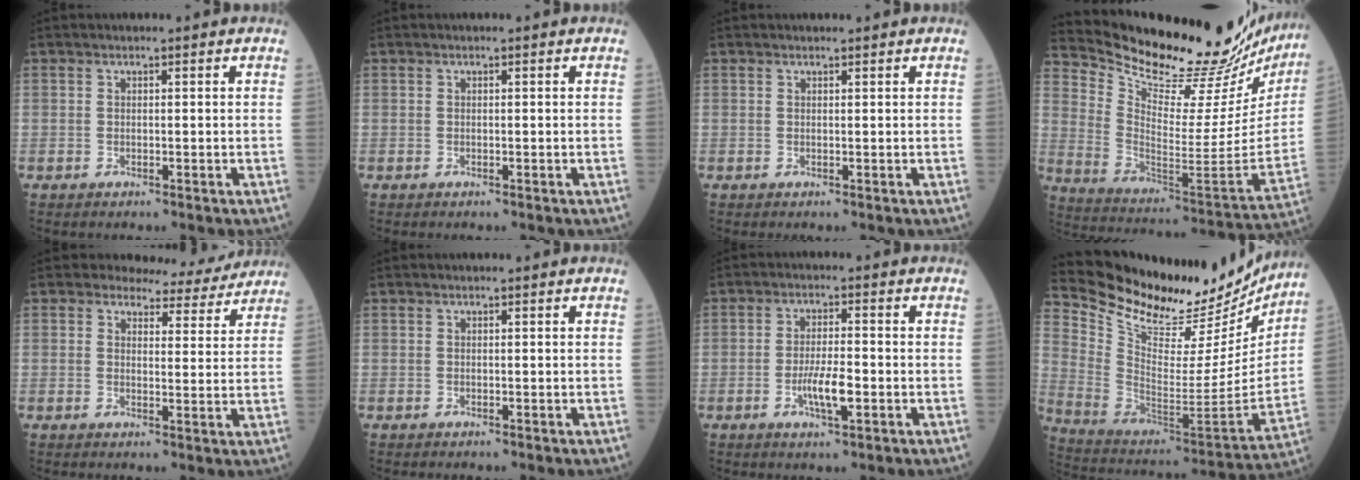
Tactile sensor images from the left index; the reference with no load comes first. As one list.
[{"total": 0.0}, {"total": 0.6, "force": [0.6, 0.1, 0.1], "torque": [-0.007, 0.001, 0.009]}, {"total": 30.4, "force": [28.0, 4.8, 10.9], "torque": [-0.187, -0.111, 0.380]}, {"total": 7.6, "force": [7.2, 2.4, 0.3], "torque": [0.007, -0.011, 0.072]}, {"total": 0.0}, {"total": 5.1, "force": [-1.6, 1.0, 4.7], "torque": [-0.093, -0.003, -0.029]}, {"total": 25.8, "force": [23.2, 7.0, 8.9], "torque": [-0.162, -0.050, 0.347]}]